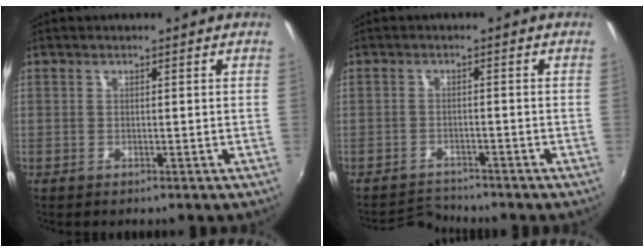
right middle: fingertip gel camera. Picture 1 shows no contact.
{"total": 3.6, "force": [-3.5, 0.4, -0.3], "torque": [-0.007, 0.006, -0.065]}